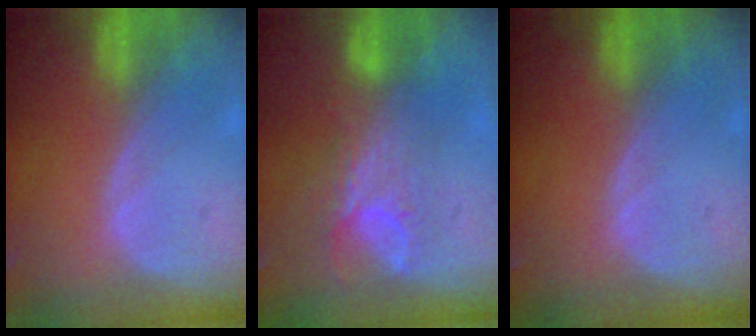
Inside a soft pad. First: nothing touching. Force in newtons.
{"total": 7.8, "press": 6.7, "slide": 4.1}
{"total": 0.0}